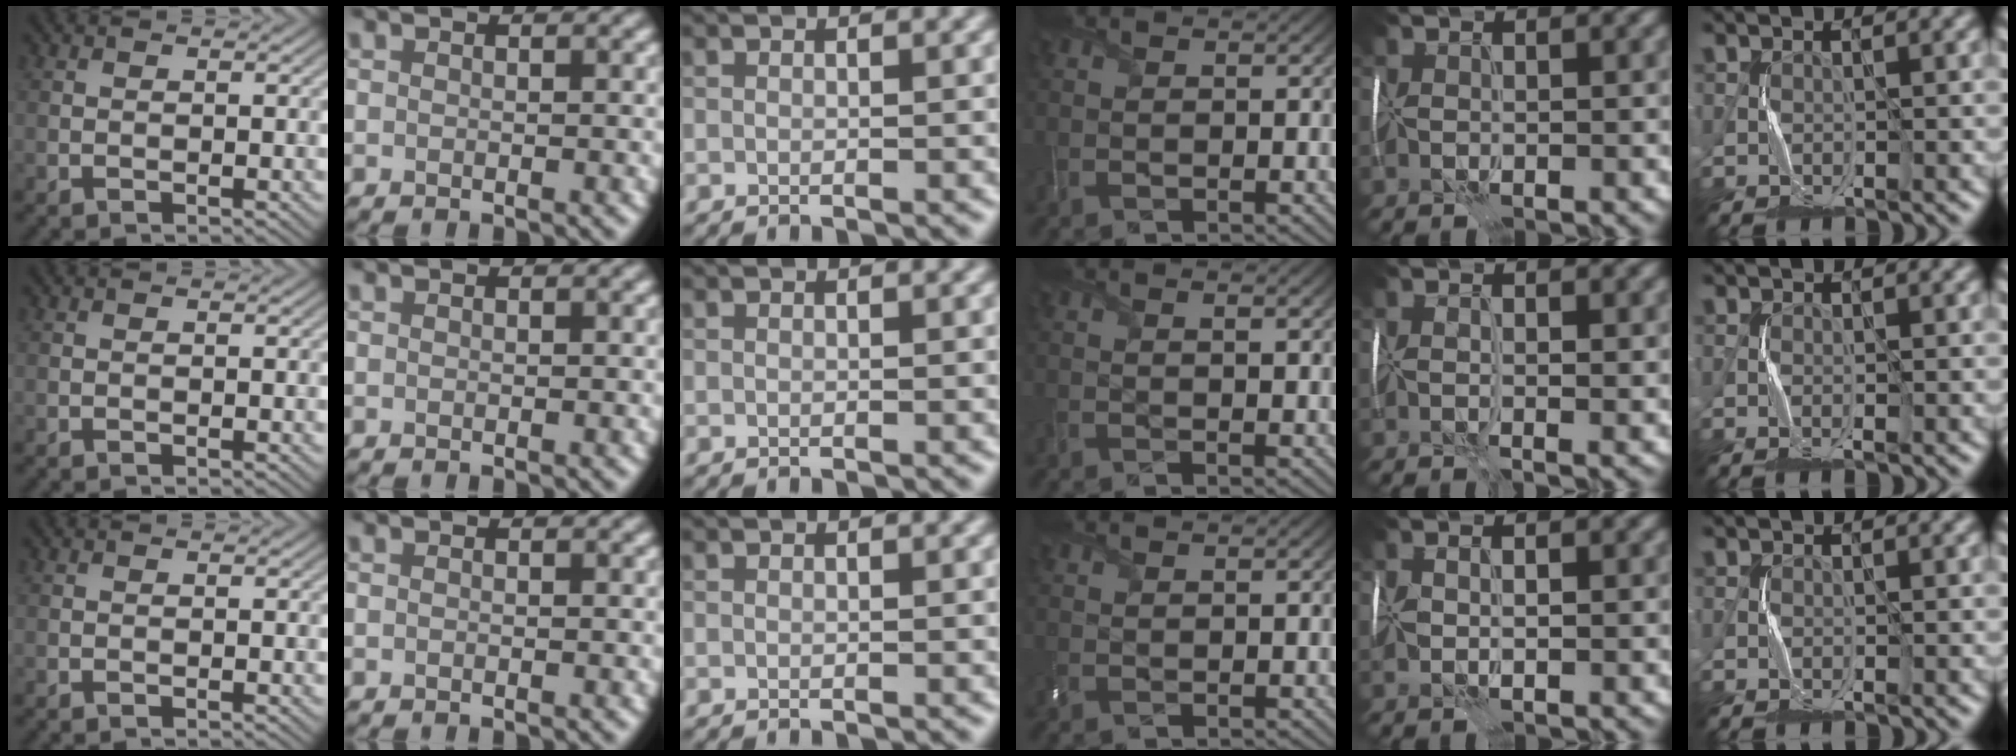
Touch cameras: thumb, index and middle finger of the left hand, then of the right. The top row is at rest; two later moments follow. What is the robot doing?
{"motion": "wrap", "object": "scarf"}